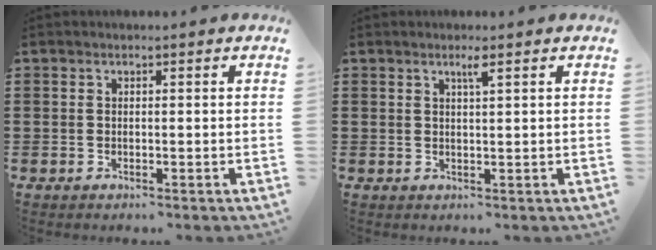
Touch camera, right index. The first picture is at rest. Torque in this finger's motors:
{"motor_torque": [0.01, 0.00, 0.00, 0.04]}